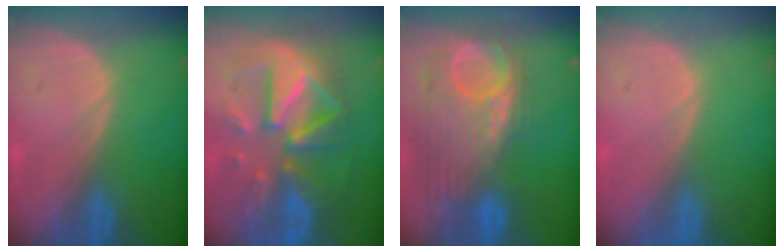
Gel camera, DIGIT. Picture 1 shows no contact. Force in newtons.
{"total": 12.3, "press": 12.3, "slide": 1.2}
{"total": 12.0, "press": 10.4, "slide": 6.0}
{"total": 0.0}